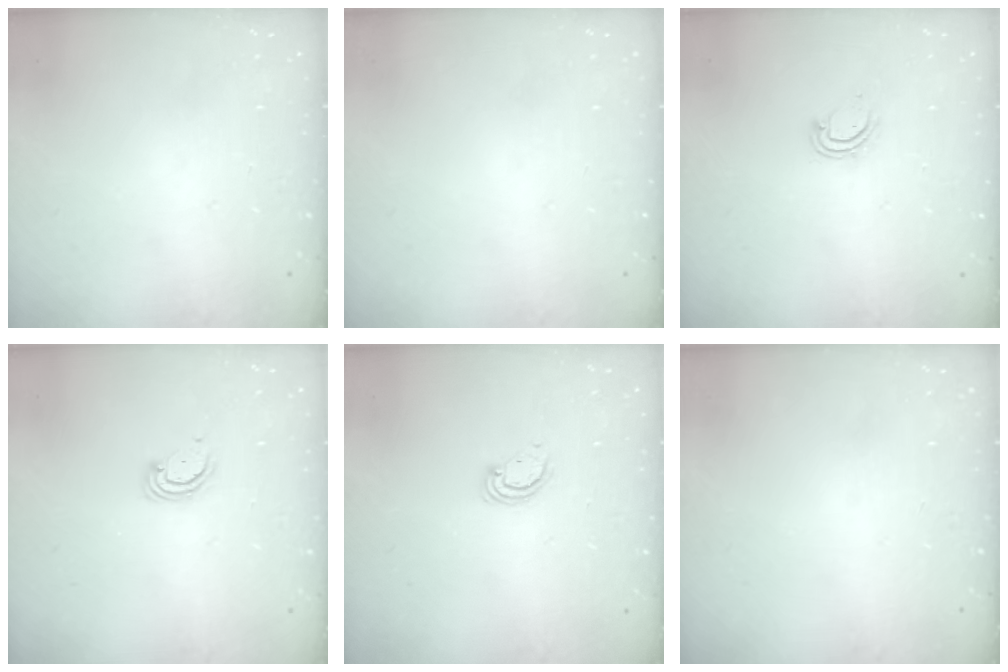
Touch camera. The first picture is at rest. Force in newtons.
{"total": 0.0}
{"total": 4.4, "press": 4.4, "slide": 0.2}
{"total": 2.9, "press": 2.9, "slide": 0.3}
{"total": 2.6, "press": 2.6, "slide": 0.3}
{"total": 0.0}